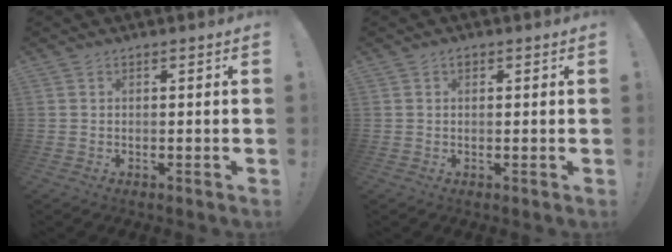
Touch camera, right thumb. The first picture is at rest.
{"total": 0.7, "force": [0.4, 0.5, 0.3], "torque": [0.001, 0.000, 0.005]}